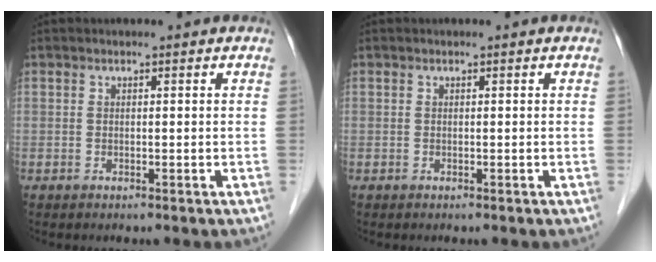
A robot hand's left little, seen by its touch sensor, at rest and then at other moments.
{"total": 0.0}